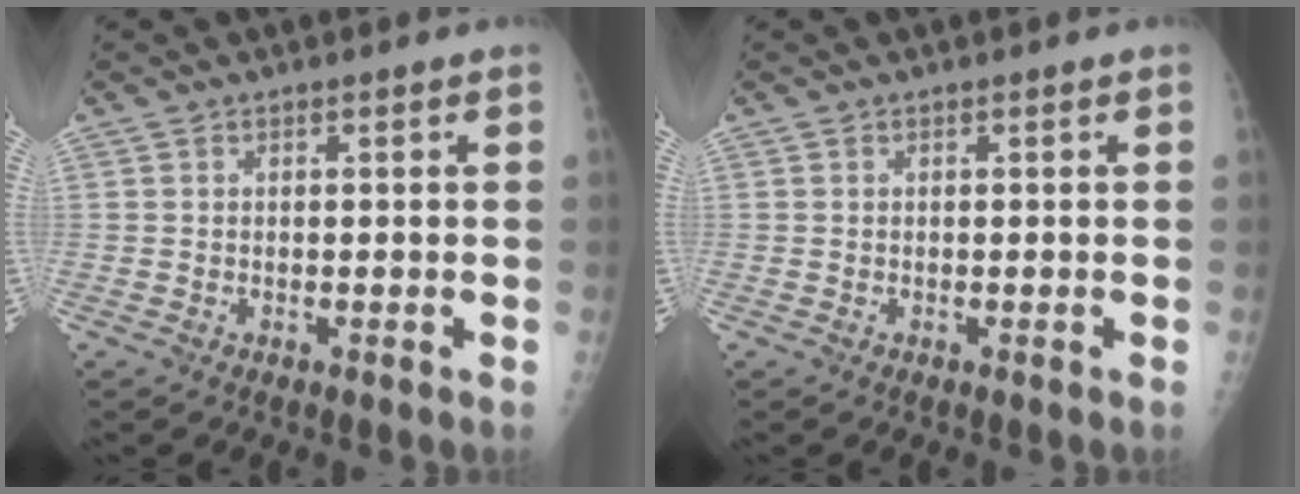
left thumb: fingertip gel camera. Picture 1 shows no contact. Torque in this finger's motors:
{"motor_torque": [0.08, 0.08, 0.00, 0.00, 0.00]}